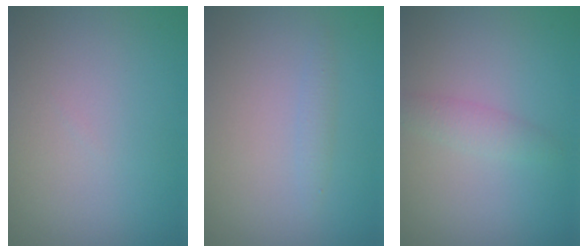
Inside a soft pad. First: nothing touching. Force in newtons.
{"total": 0.9, "press": 0.9, "slide": 0.0}
{"total": 1.5, "press": 1.5, "slide": 0.0}